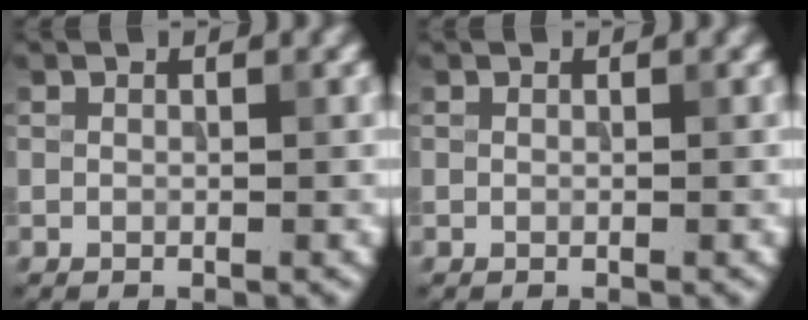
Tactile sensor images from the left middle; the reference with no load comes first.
{"total": 0.0}